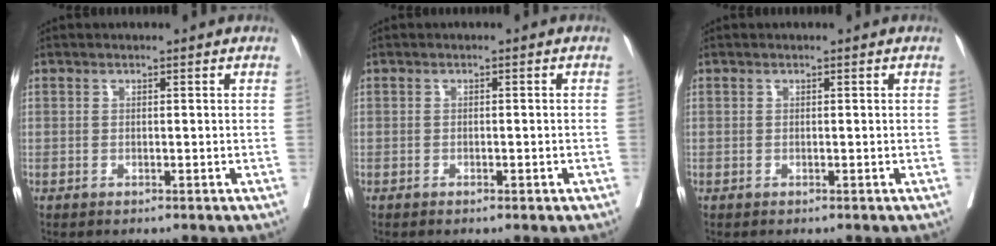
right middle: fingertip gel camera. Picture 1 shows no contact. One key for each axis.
{"total": 1.4, "fx": -0.8, "fy": 0.6, "fz": 0.9, "tx": -0.015, "ty": 0.000, "tz": -0.010}
{"total": 0.0}